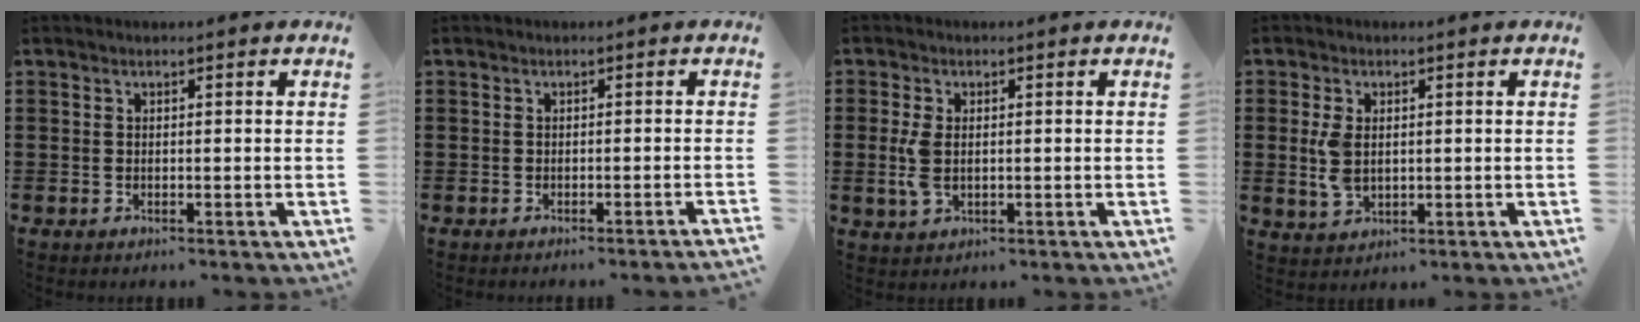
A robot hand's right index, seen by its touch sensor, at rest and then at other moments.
{"total": 0.8, "force": [-0.7, -0.3, 0.3], "torque": [-0.005, -0.001, -0.014]}
{"total": 4.3, "force": [0.0, 2.4, 3.6], "torque": [-0.091, -0.002, -0.006]}
{"total": 4.3, "force": [0.3, 2.7, 3.4], "torque": [-0.092, -0.001, -0.001]}